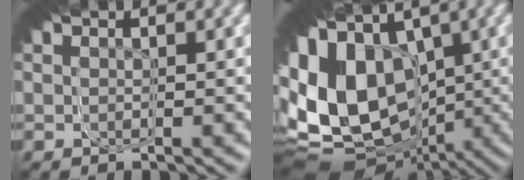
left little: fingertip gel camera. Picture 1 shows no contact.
{"total": 19.2, "force": [-5.0, 12.1, 14.1], "torque": [-0.224, -0.032, -0.067]}